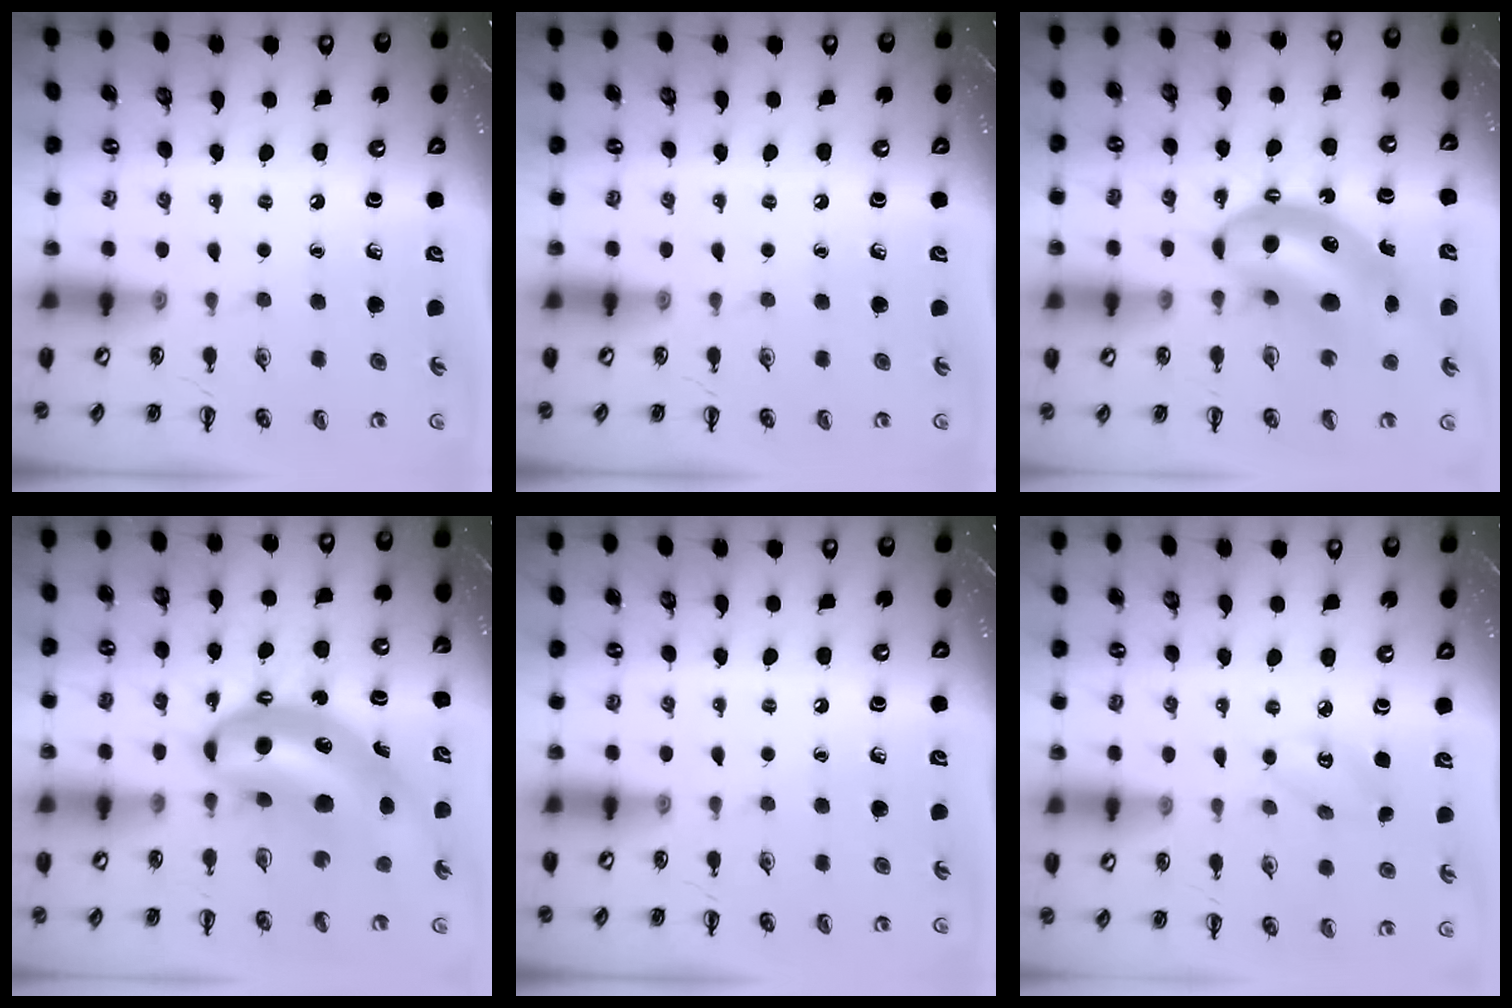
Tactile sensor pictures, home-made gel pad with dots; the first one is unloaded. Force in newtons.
{"total": 0.0}
{"total": 13.2, "press": 12.7, "slide": 3.7}
{"total": 12.9, "press": 12.4, "slide": 3.4}
{"total": 0.0}
{"total": 3.4, "press": 3.3, "slide": 0.9}